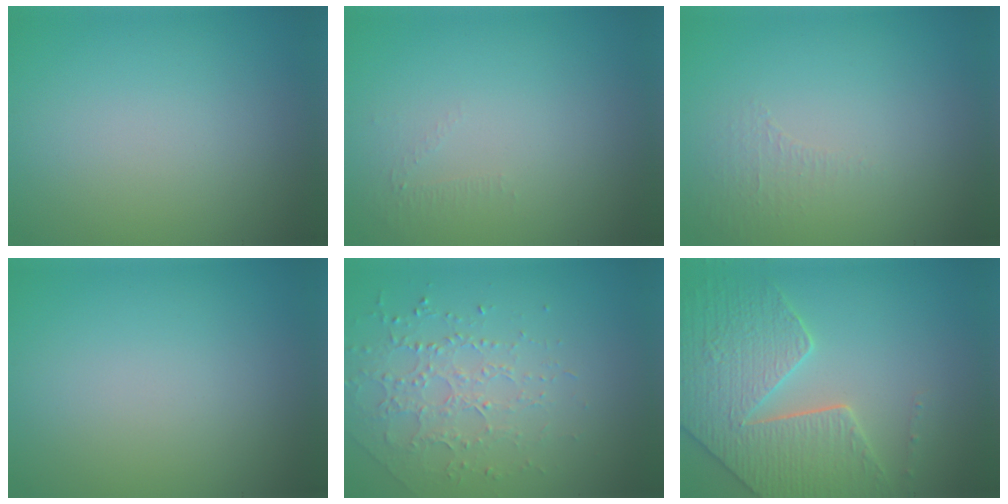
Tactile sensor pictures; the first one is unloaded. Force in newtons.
{"total": 0.5, "press": 0.2, "slide": 0.5}
{"total": 0.8, "press": 0.4, "slide": 0.7}
{"total": 0.0}
{"total": 2.1, "press": 1.9, "slide": 0.9}
{"total": 6.4, "press": 5.5, "slide": 3.2}